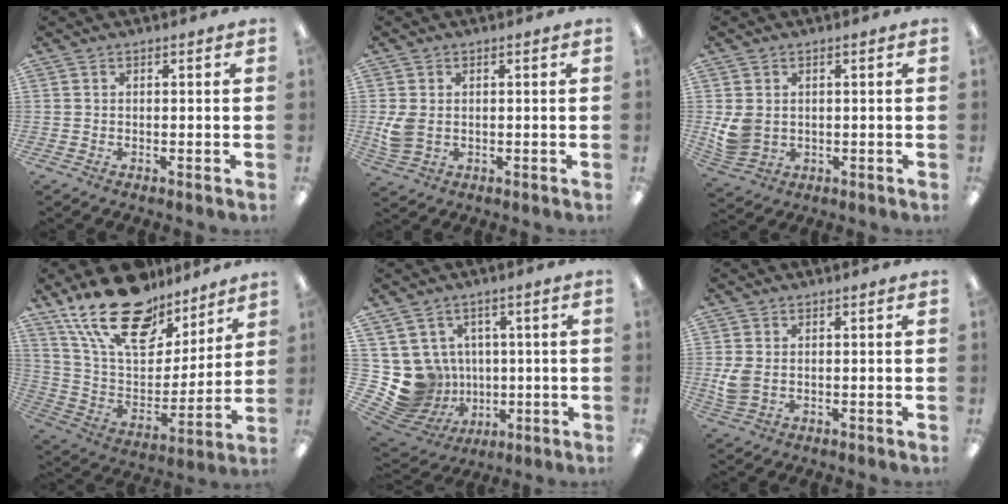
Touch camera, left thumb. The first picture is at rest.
{"total": 4.6, "force": [0.3, 3.5, 3.1], "torque": [-0.062, -0.002, 0.005]}
{"total": 5.7, "force": [0.8, 4.7, 3.1], "torque": [-0.063, 0.003, 0.019]}
{"total": 22.3, "force": [16.1, 10.7, 11.2], "torque": [-0.209, -0.094, 0.292]}
{"total": 11.1, "force": [-0.5, 10.8, 2.4], "torque": [-0.094, -0.010, 0.012]}
{"total": 4.3, "force": [0.1, 3.1, 3.1], "torque": [-0.070, -0.003, -0.002]}